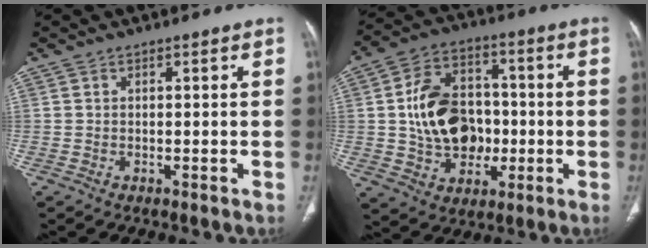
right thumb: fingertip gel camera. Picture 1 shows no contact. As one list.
[{"total": 16.1, "force": [-0.5, 12.1, 10.6], "torque": [-0.148, 0.023, -0.001]}]